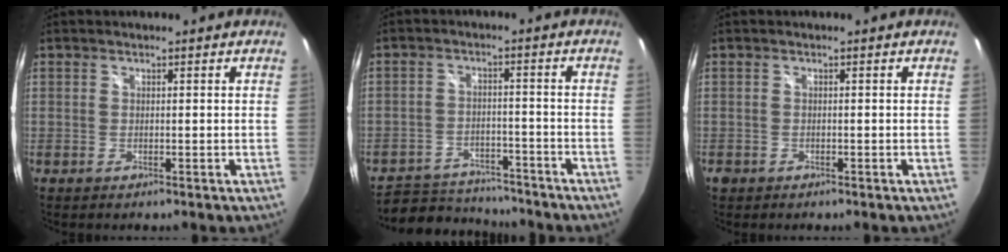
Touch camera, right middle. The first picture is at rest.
{"total": 11.0, "force": [-9.9, 4.0, 2.5], "torque": [-0.070, 0.015, -0.142]}
{"total": 1.3, "force": [-0.8, 1.0, 0.4], "torque": [-0.012, -0.003, -0.015]}